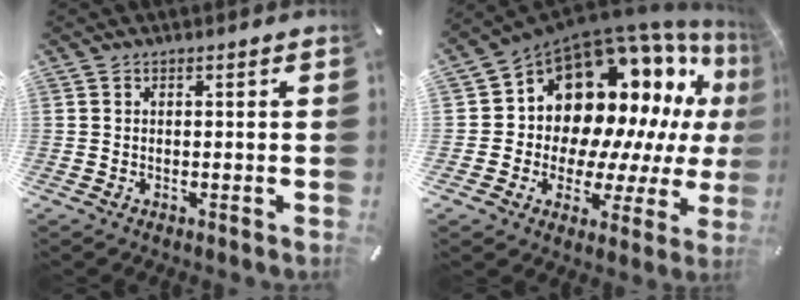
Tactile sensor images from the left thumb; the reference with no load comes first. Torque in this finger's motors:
{"motor_torque": [2.50, 2.50, 2.05, -0.72, 0.23]}